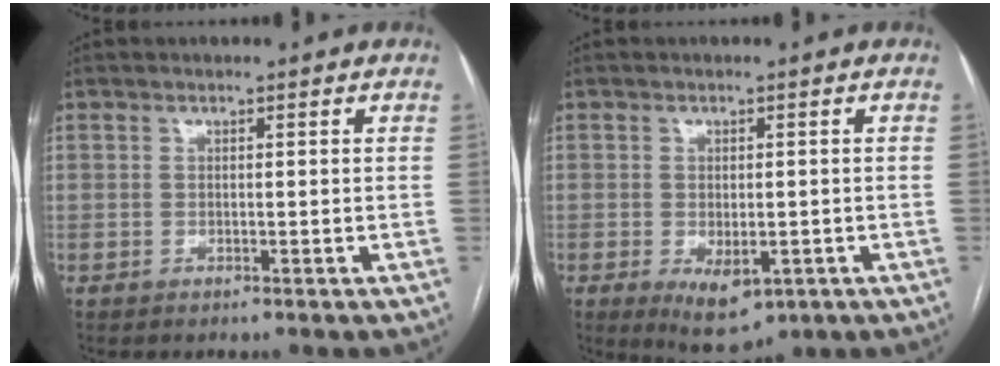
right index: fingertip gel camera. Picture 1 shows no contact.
{"total": 6.8, "force": [-2.6, 3.4, 5.3], "torque": [-0.080, -0.013, -0.025]}